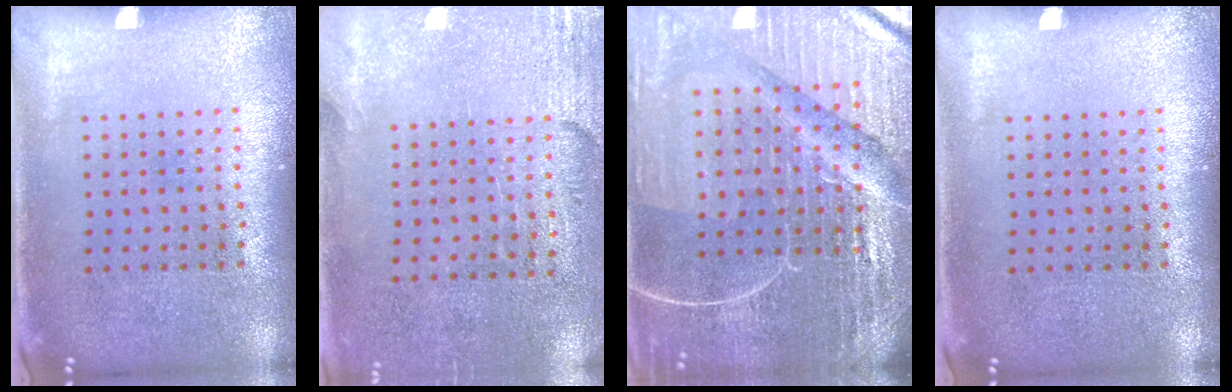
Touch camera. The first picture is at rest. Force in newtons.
{"total": 2.8, "press": 2.5, "slide": 1.4}
{"total": 6.3, "press": 5.6, "slide": 2.8}
{"total": 0.0}